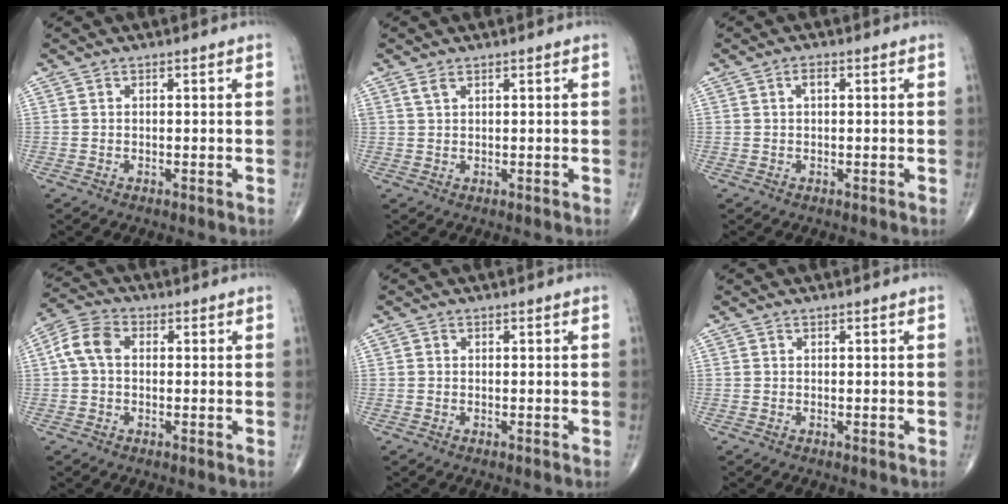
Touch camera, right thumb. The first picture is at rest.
{"total": 1.3, "force": [0.9, 0.5, 0.8], "torque": [-0.018, 0.003, 0.022]}
{"total": 1.5, "force": [0.3, 0.8, 1.3], "torque": [-0.022, 0.005, 0.004]}
{"total": 6.3, "force": [0.6, 4.3, 4.6], "torque": [-0.094, 0.021, 0.005]}
{"total": 0.0}
{"total": 0.0}